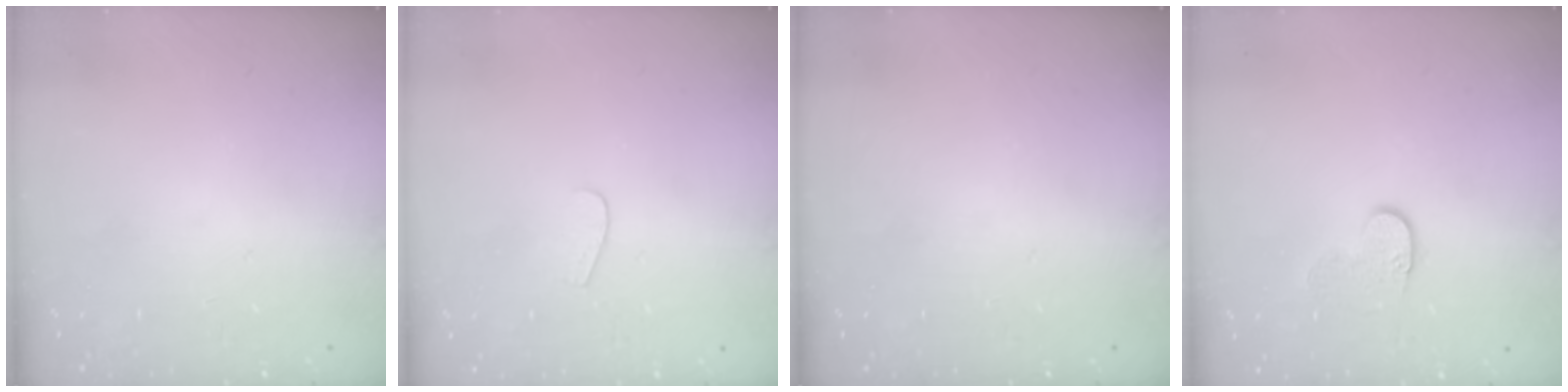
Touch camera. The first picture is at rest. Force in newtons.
{"total": 3.4, "press": 3.4, "slide": 0.3}
{"total": 0.0}
{"total": 5.4, "press": 5.4, "slide": 0.3}